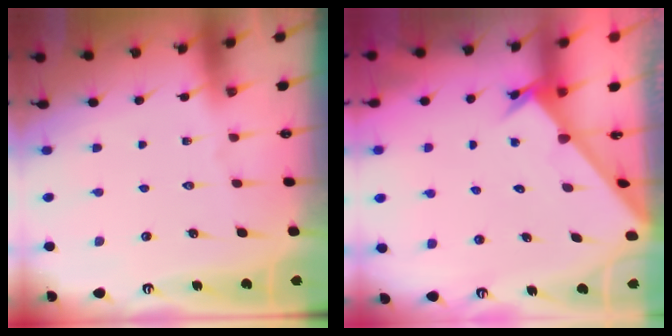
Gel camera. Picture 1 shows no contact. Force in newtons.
{"total": 2.5, "press": 2.5, "slide": 0.2}